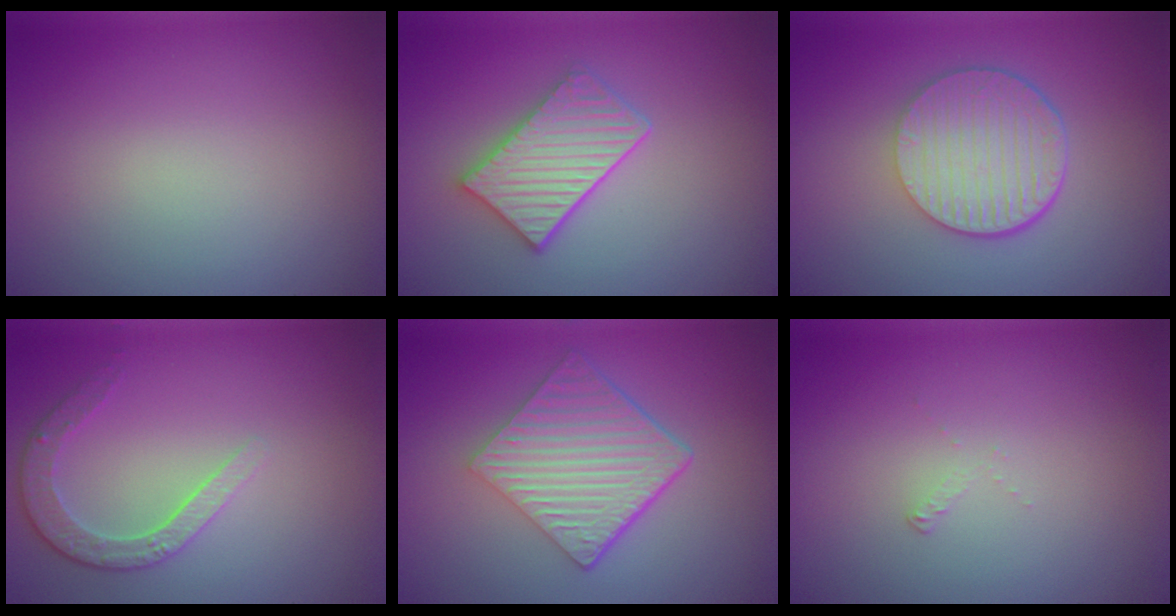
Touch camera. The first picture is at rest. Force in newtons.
{"total": 4.3, "press": 3.8, "slide": 2.0}
{"total": 6.7, "press": 4.6, "slide": 4.9}
{"total": 2.6, "press": 2.5, "slide": 1.0}
{"total": 6.9, "press": 4.6, "slide": 5.1}
{"total": 0.6, "press": 0.2, "slide": 0.6}